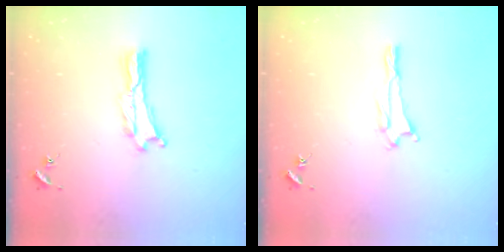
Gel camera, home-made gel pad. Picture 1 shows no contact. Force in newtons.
{"total": 1.0, "press": 0.9, "slide": 0.2}